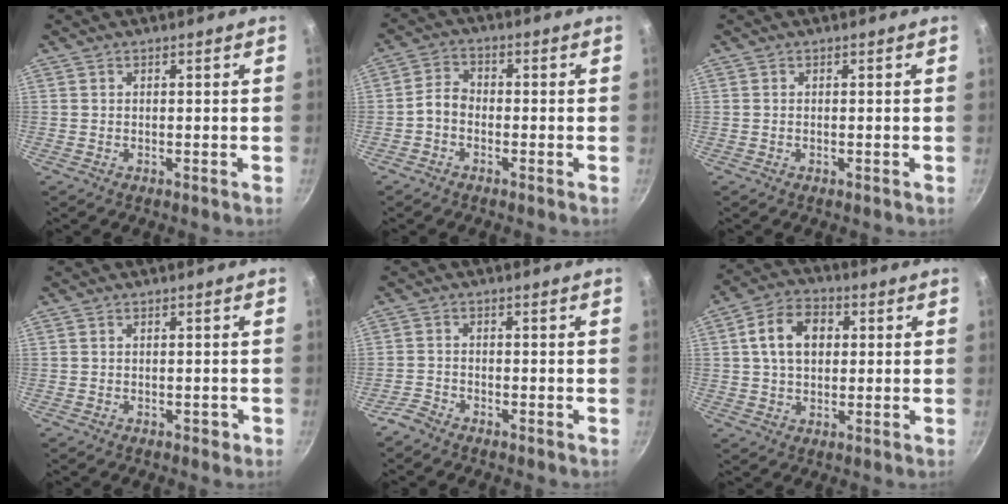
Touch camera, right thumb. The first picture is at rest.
{"total": 3.7, "force": [-1.6, 2.6, 2.1], "torque": [-0.038, 0.028, -0.038]}
{"total": 0.0}
{"total": 1.1, "force": [-0.5, 0.8, 0.6], "torque": [0.000, 0.011, -0.002]}
{"total": 2.6, "force": [-2.3, 1.0, 0.8], "torque": [-0.026, 0.020, -0.051]}
{"total": 10.2, "force": [1.9, 7.2, 7.0], "torque": [-0.099, 0.017, 0.021]}